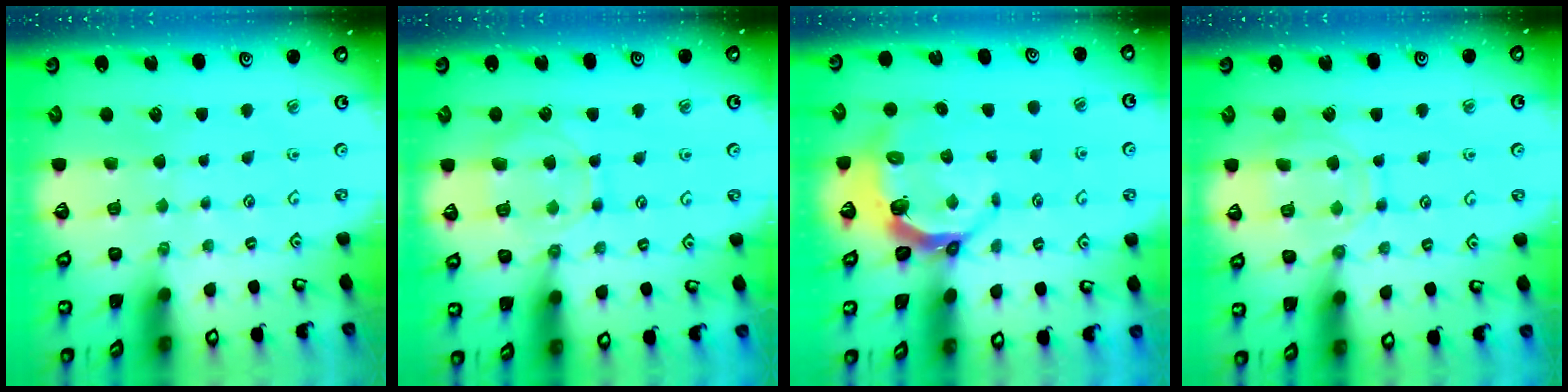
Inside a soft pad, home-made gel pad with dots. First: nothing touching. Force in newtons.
{"total": 10.0, "press": 10.0, "slide": 1.0}
{"total": 4.8, "press": 3.6, "slide": 3.2}
{"total": 11.6, "press": 11.6, "slide": 1.0}